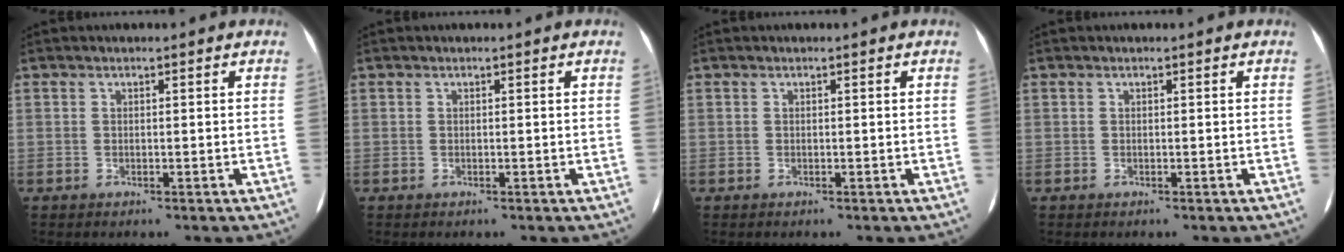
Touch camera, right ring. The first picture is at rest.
{"total": 0.0}
{"total": 0.0}
{"total": 0.0}